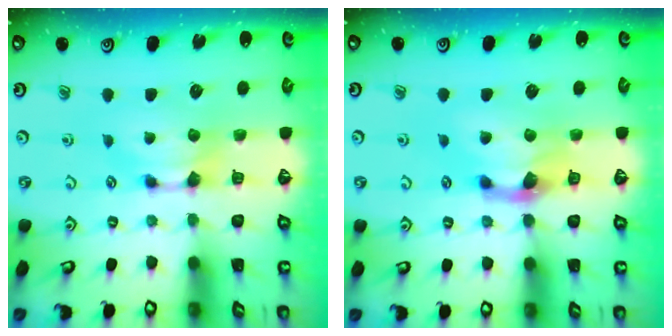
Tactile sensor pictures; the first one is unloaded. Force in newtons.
{"total": 2.6, "press": 1.9, "slide": 1.7}